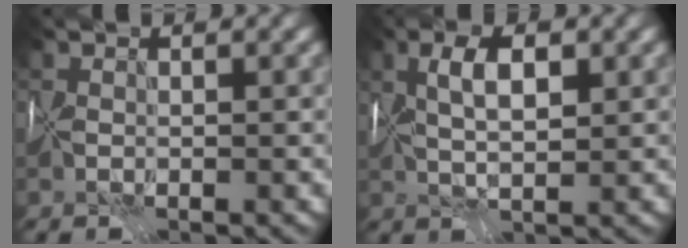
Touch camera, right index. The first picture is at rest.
{"total": 4.0, "force": [1.1, 1.4, 3.6], "torque": [-0.070, 0.006, 0.020]}